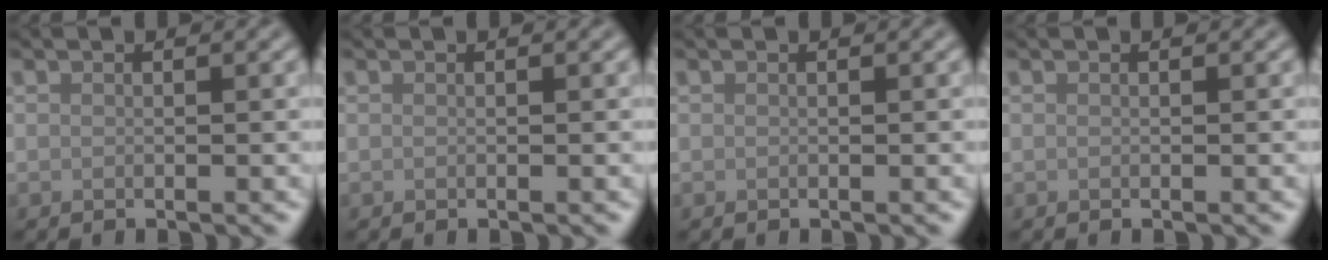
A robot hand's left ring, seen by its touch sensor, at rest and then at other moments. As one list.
[{"total": 0.0}, {"total": 0.0}, {"total": 0.0}]